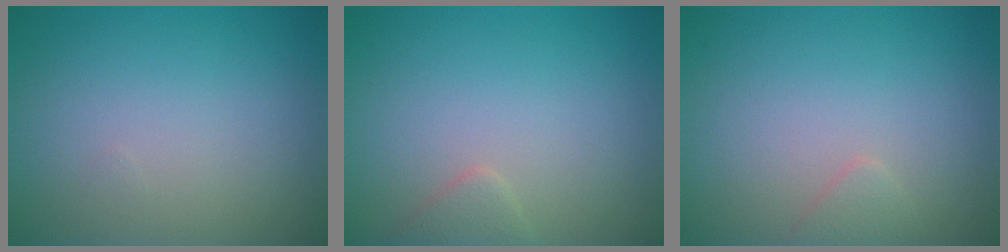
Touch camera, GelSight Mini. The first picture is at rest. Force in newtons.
{"total": 1.2, "press": 1.2, "slide": 0.1}
{"total": 0.9, "press": 0.9, "slide": 0.1}